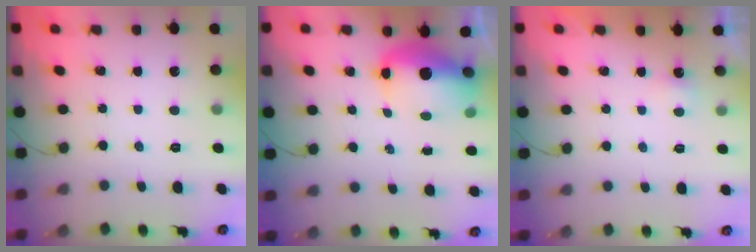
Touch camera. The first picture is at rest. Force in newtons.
{"total": 12.0, "press": 11.4, "slide": 3.7}
{"total": 1.6, "press": 1.5, "slide": 0.6}